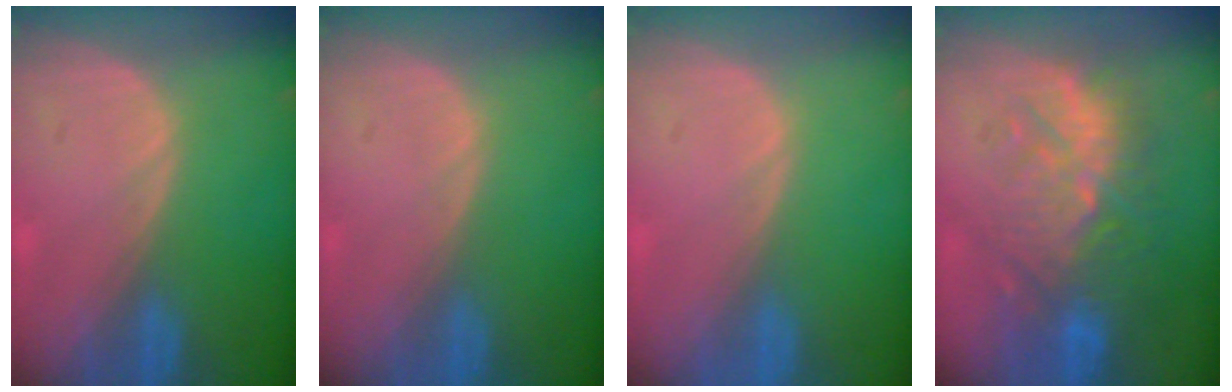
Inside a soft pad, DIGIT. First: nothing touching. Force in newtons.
{"total": 0.0}
{"total": 0.0}
{"total": 10.1, "press": 9.7, "slide": 2.8}